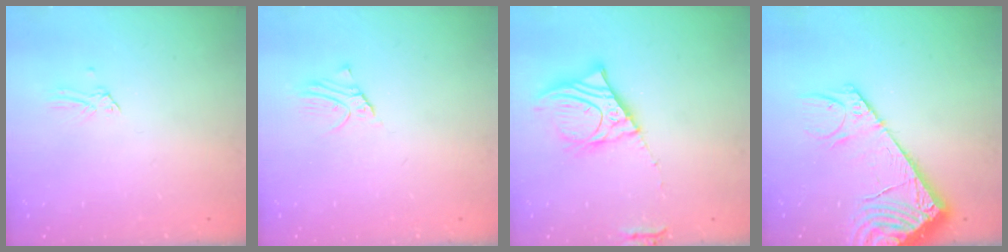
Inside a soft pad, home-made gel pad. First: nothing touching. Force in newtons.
{"total": 2.4, "press": 2.4, "slide": 0.1}
{"total": 13.5, "press": 13.3, "slide": 2.4}
{"total": 14.2, "press": 13.9, "slide": 2.9}